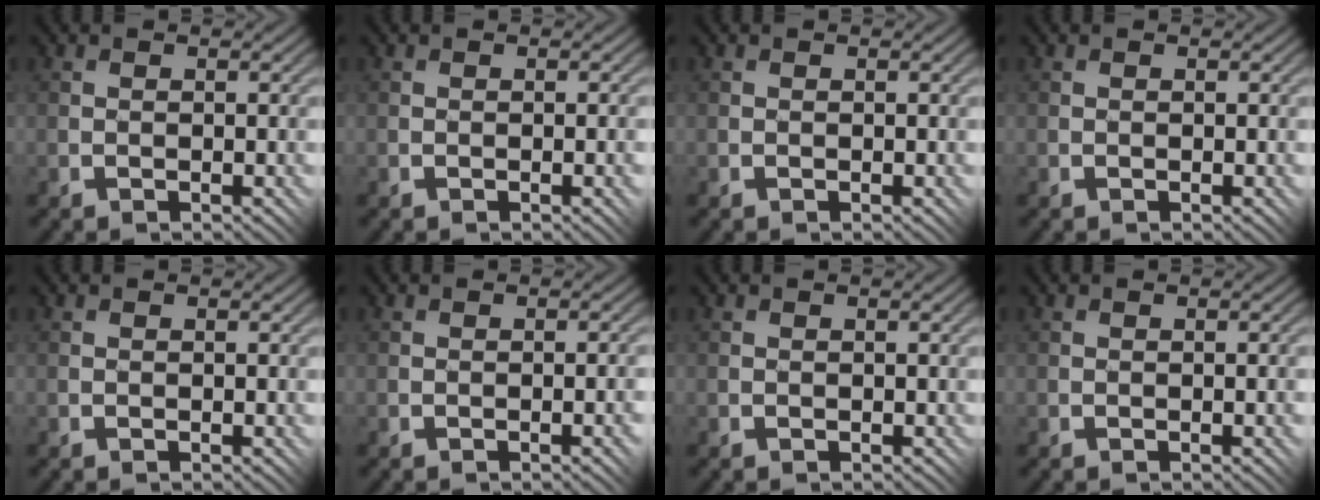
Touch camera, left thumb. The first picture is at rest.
{"total": 1.9, "force": [-0.6, 0.9, 1.5], "torque": [-0.017, -0.005, -0.003]}
{"total": 0.0}
{"total": 0.0}
{"total": 0.0}
{"total": 3.4, "force": [-1.4, 1.7, 2.6], "torque": [-0.025, 0.001, -0.010]}
{"total": 0.0}
{"total": 1.5, "force": [-0.4, 0.7, 1.2], "torque": [-0.017, -0.005, -0.003]}